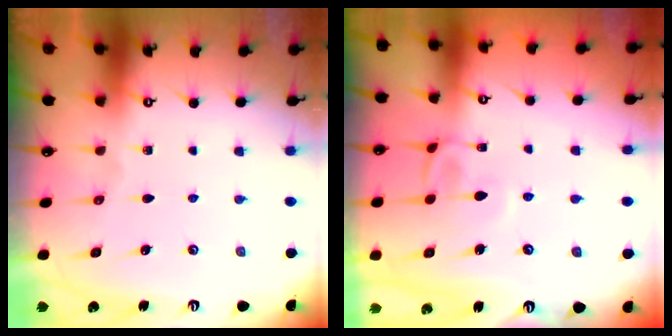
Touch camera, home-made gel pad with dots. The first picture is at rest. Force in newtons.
{"total": 2.7, "press": 2.7, "slide": 0.5}